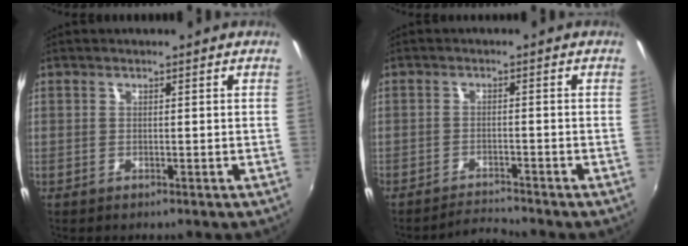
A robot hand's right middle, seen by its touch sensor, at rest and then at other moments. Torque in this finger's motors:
{"motor_torque": [0.36, -0.36, 0.17, 0.10]}